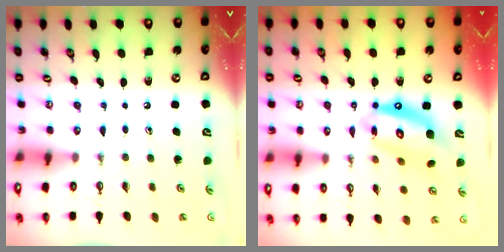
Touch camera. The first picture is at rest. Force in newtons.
{"total": 14.0, "press": 13.9, "slide": 1.4}